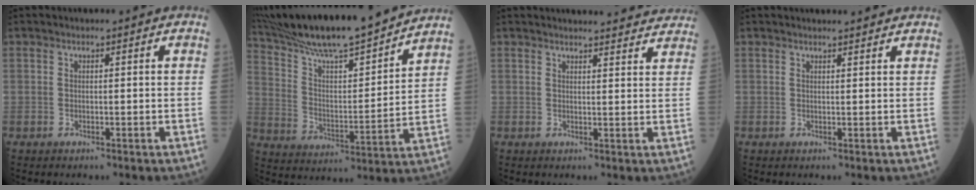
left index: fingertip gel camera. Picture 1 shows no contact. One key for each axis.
{"total": 20.3, "fx": 17.9, "fy": 1.4, "fz": 9.4, "tx": -0.170, "ty": 0.002, "tz": 0.294}
{"total": 12.6, "fx": 12.2, "fy": 2.0, "fz": 2.7, "tx": -0.006, "ty": 0.001, "tz": 0.123}
{"total": 3.4, "fx": 3.3, "fy": 0.5, "fz": 0.7, "tx": -0.012, "ty": 0.012, "tz": 0.038}